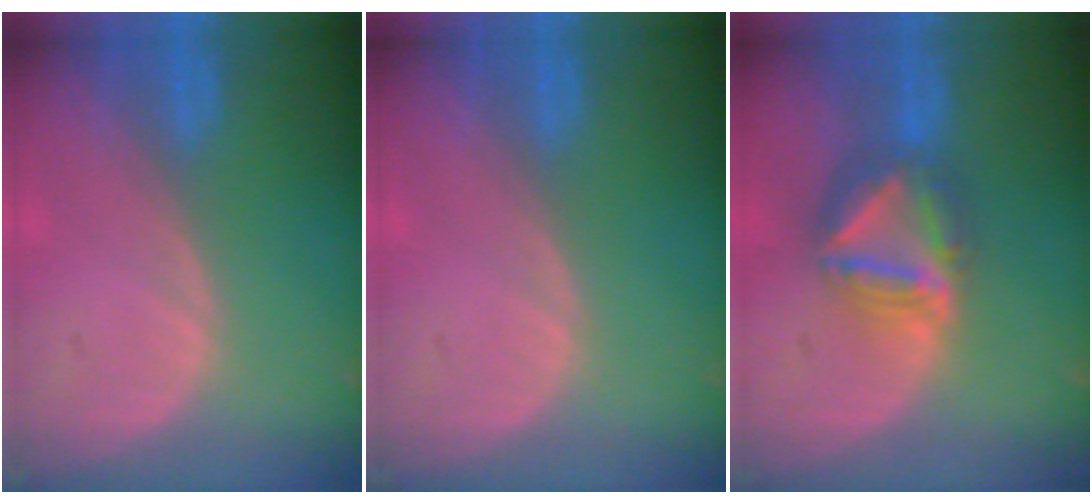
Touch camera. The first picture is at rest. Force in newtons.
{"total": 0.0}
{"total": 7.9, "press": 6.8, "slide": 4.0}